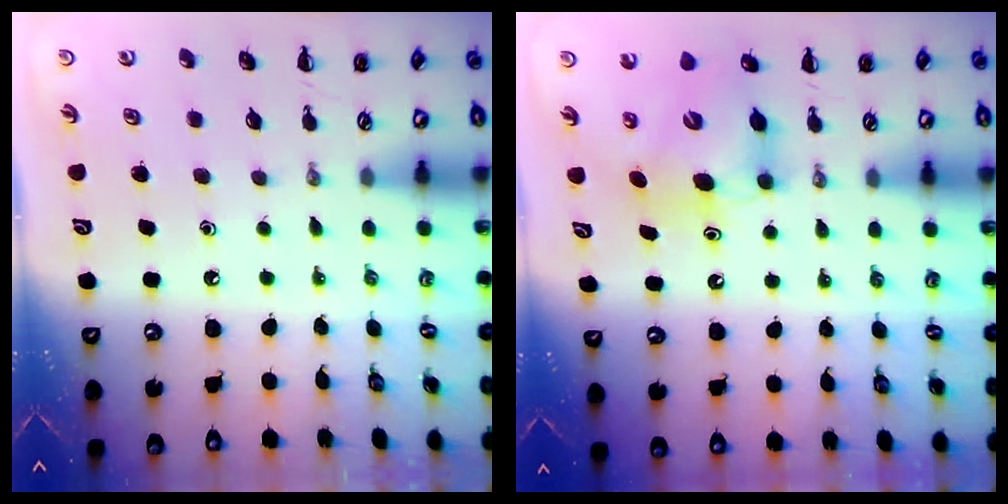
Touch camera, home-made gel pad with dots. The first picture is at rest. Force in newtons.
{"total": 6.8, "press": 6.7, "slide": 1.2}